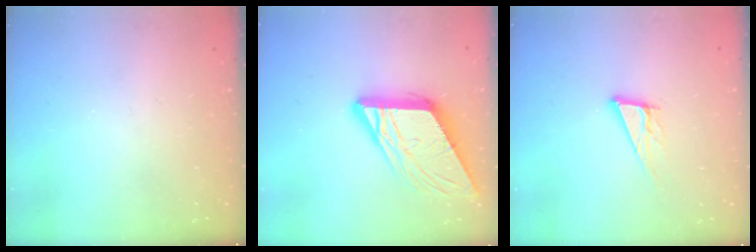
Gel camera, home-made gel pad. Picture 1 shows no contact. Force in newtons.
{"total": 14.0, "press": 13.9, "slide": 1.4}
{"total": 10.8, "press": 10.5, "slide": 2.6}